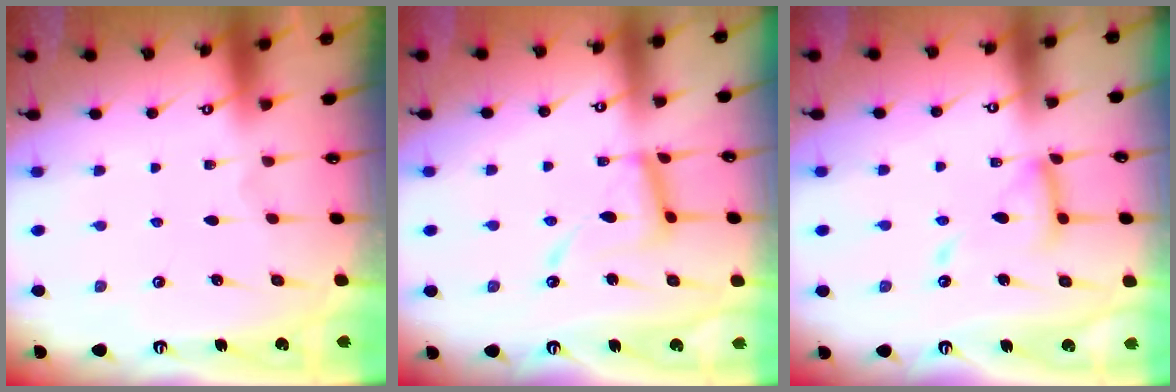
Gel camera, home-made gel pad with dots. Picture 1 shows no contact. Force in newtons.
{"total": 12.1, "press": 12.1, "slide": 1.1}
{"total": 12.9, "press": 12.8, "slide": 1.2}